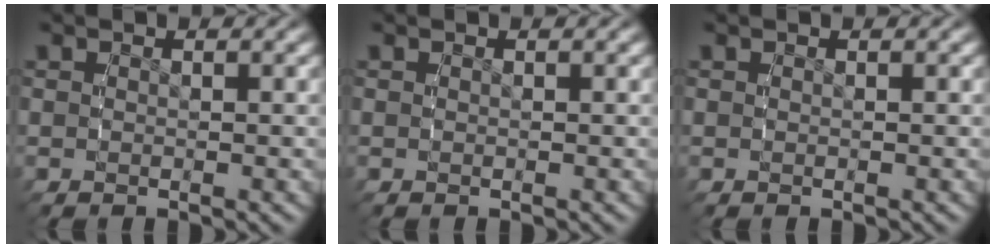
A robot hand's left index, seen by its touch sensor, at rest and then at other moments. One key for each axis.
{"total": 0.0}
{"total": 0.0}